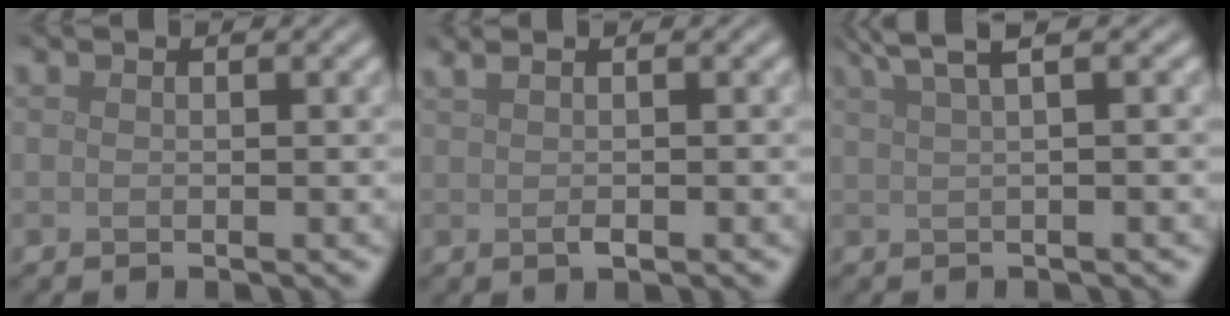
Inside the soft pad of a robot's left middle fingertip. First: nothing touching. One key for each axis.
{"total": 1.4, "fx": 0.4, "fy": 0.4, "fz": 1.3, "tx": -0.029, "ty": 0.004, "tz": 0.010}
{"total": 3.9, "fx": 2.5, "fy": 0.9, "fz": 2.9, "tx": -0.039, "ty": 0.011, "tz": 0.034}